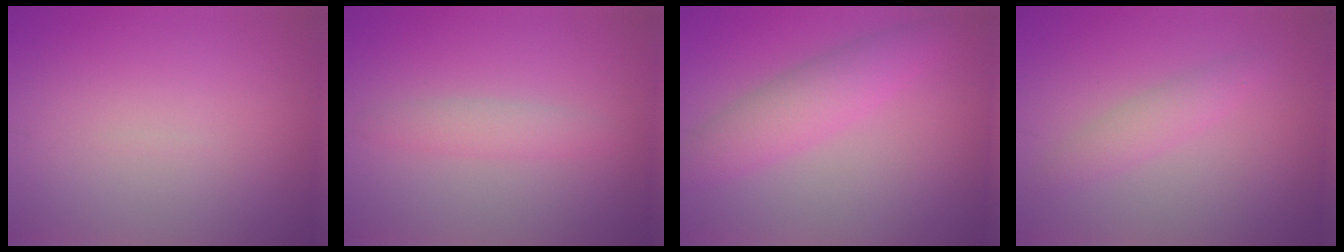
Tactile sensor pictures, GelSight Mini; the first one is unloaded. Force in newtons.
{"total": 1.9, "press": 1.9, "slide": 0.1}
{"total": 4.1, "press": 4.1, "slide": 0.0}
{"total": 2.1, "press": 2.1, "slide": 0.2}